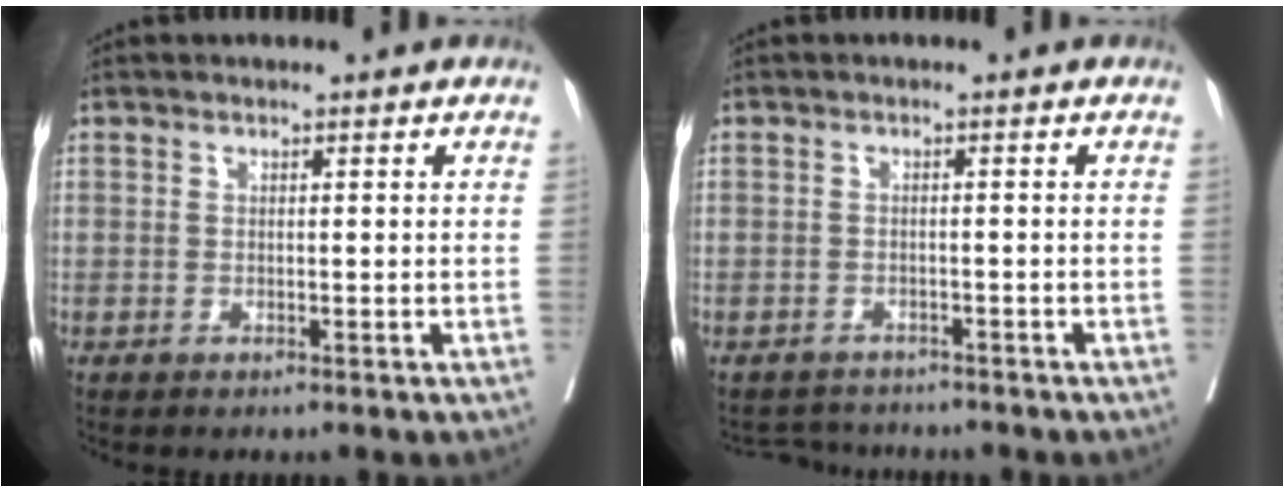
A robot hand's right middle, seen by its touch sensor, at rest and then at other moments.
{"total": 3.4, "force": [-3.3, 0.7, -0.5], "torque": [0.007, -0.005, -0.052]}